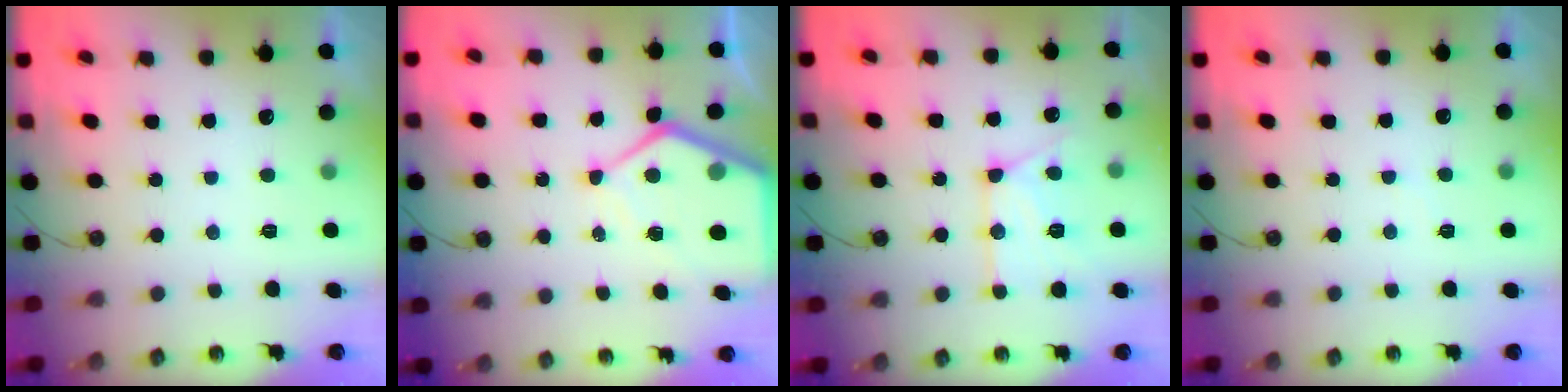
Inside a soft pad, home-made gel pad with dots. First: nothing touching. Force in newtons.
{"total": 11.2, "press": 11.1, "slide": 1.2}
{"total": 13.6, "press": 13.5, "slide": 1.4}
{"total": 3.0, "press": 2.9, "slide": 0.4}